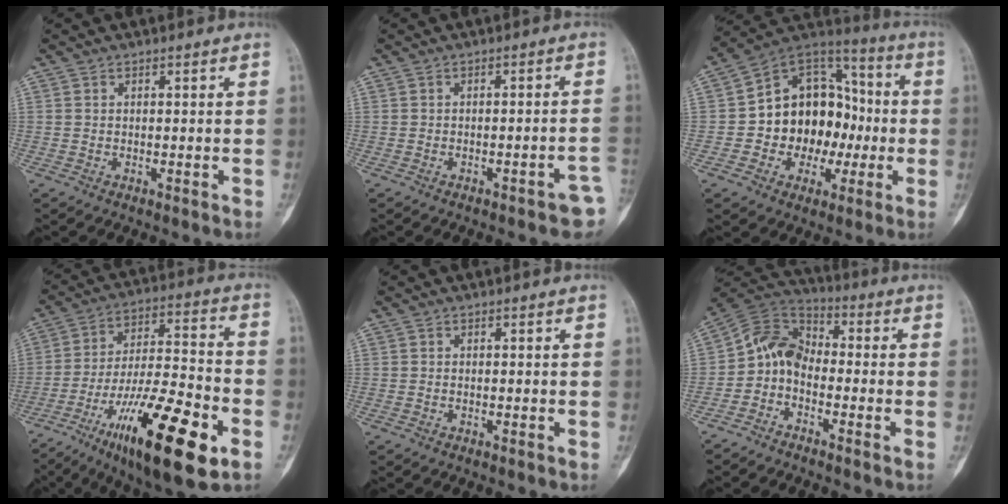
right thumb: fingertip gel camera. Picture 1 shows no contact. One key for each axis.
{"total": 5.1, "fx": -2.8, "fy": 1.3, "fz": 4.0, "tx": -0.039, "ty": 0.019, "tz": -0.031}
{"total": 18.6, "fx": -2.0, "fy": 14.3, "fz": 11.7, "tx": -0.116, "ty": 0.046, "tz": -0.030}
{"total": 23.9, "fx": -11.0, "fy": 6.5, "fz": 20.2, "tx": -0.339, "ty": 0.043, "tz": -0.181}
{"total": 0.0}
{"total": 8.3, "fx": -2.4, "fy": 6.0, "fz": 5.2, "tx": -0.085, "ty": 0.052, "tz": -0.065}